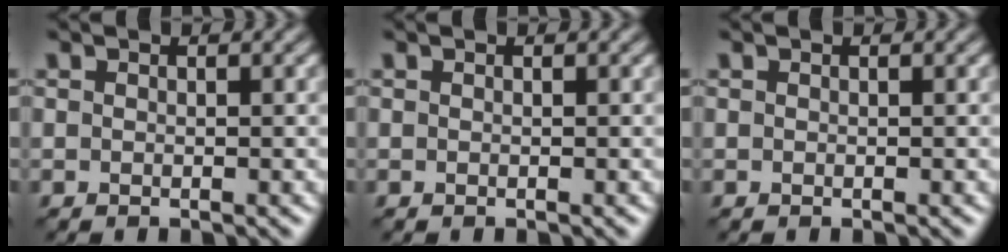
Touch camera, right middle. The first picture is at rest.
{"total": 0.0}
{"total": 0.0}